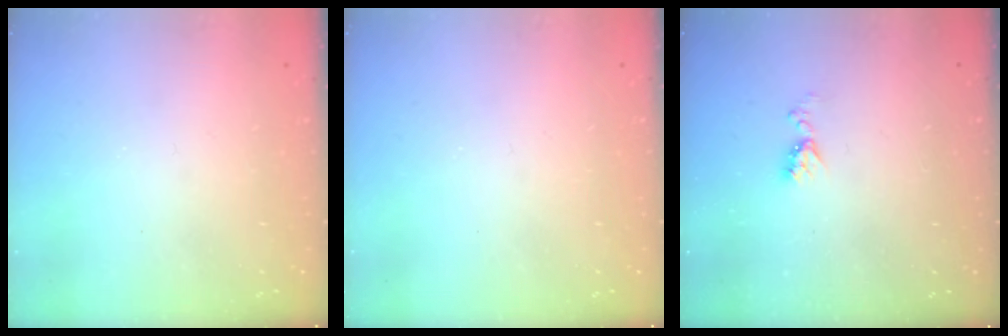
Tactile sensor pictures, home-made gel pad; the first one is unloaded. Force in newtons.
{"total": 0.0}
{"total": 5.9, "press": 5.9, "slide": 0.8}